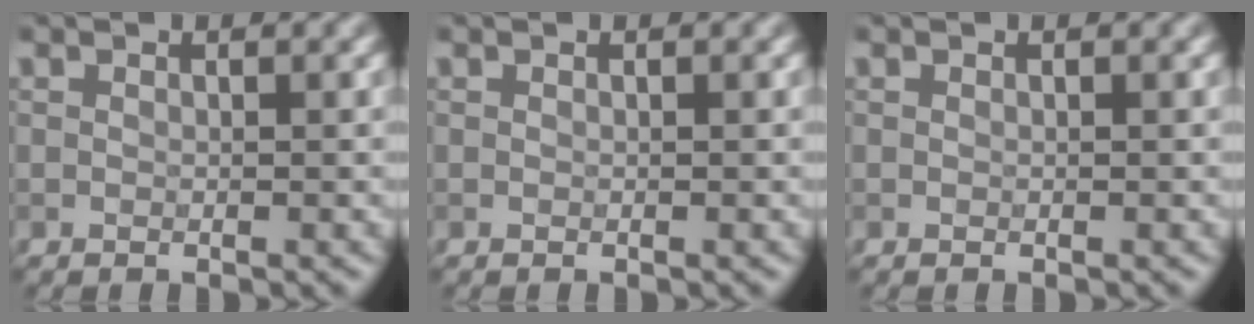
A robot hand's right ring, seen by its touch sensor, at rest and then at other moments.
{"total": 0.0}
{"total": 0.0}